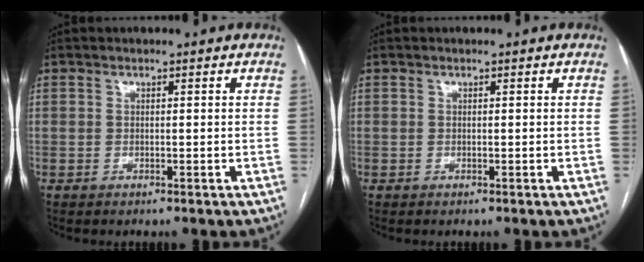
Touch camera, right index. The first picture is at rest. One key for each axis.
{"total": 0.0}